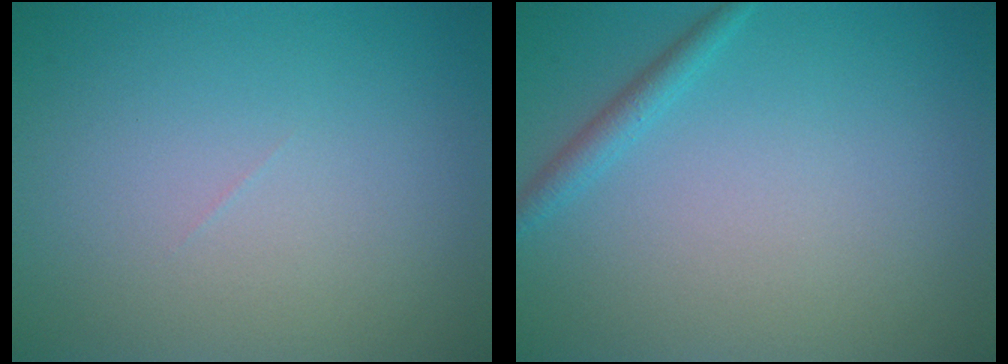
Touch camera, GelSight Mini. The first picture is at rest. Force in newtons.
{"total": 1.4, "press": 1.4, "slide": 0.1}